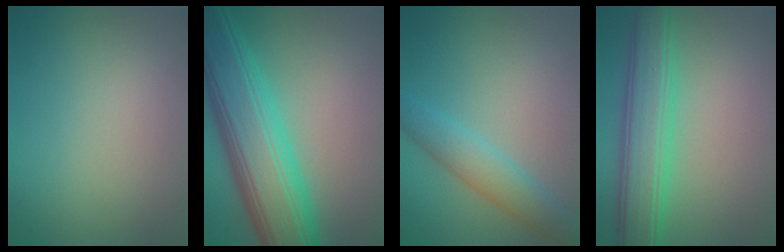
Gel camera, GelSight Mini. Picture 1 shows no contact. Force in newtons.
{"total": 10.2, "press": 10.2, "slide": 0.2}
{"total": 3.5, "press": 3.5, "slide": 0.1}
{"total": 5.6, "press": 5.6, "slide": 0.2}